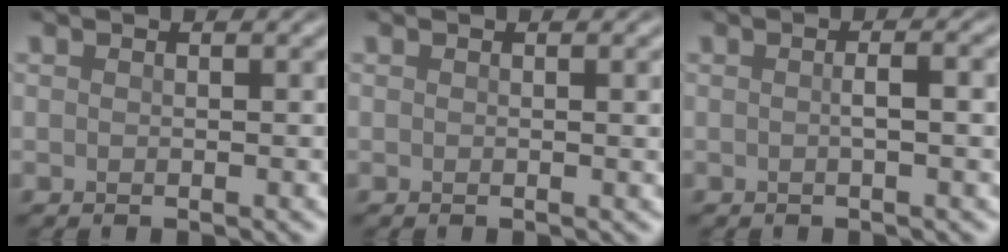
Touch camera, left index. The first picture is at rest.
{"total": 1.3, "force": [0.2, 0.3, 1.2], "torque": [-0.012, 0.002, 0.000]}
{"total": 2.6, "force": [0.0, 0.7, 2.5], "torque": [-0.034, 0.005, -0.004]}